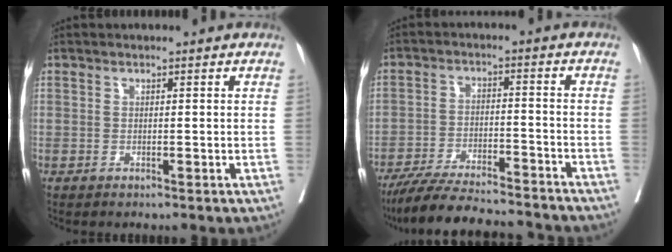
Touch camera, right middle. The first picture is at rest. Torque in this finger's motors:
{"motor_torque": [1.03, -1.11, 0.21, 0.09]}